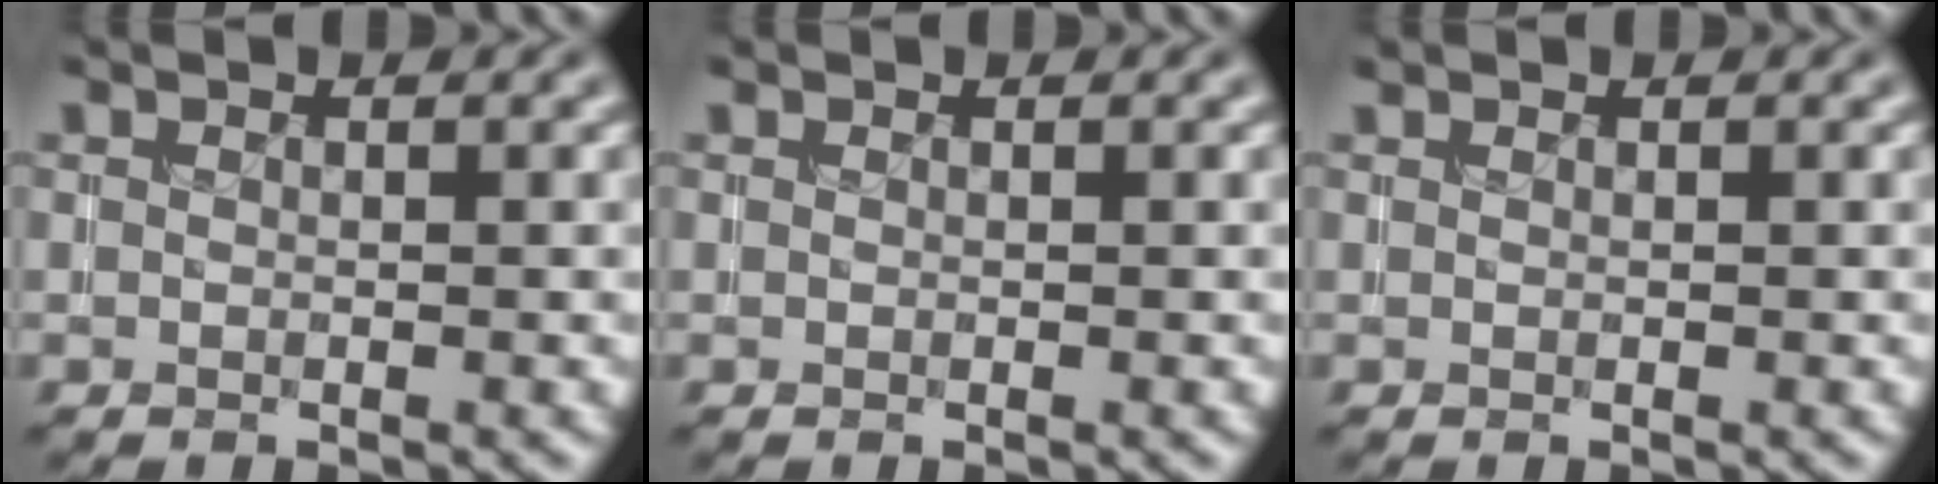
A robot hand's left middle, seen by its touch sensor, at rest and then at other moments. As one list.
[{"total": 0.0}, {"total": 0.0}]